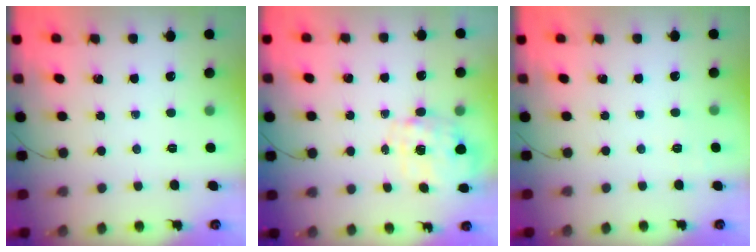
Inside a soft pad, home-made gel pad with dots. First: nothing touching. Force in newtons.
{"total": 2.7, "press": 2.6, "slide": 0.9}
{"total": 5.2, "press": 4.9, "slide": 1.7}